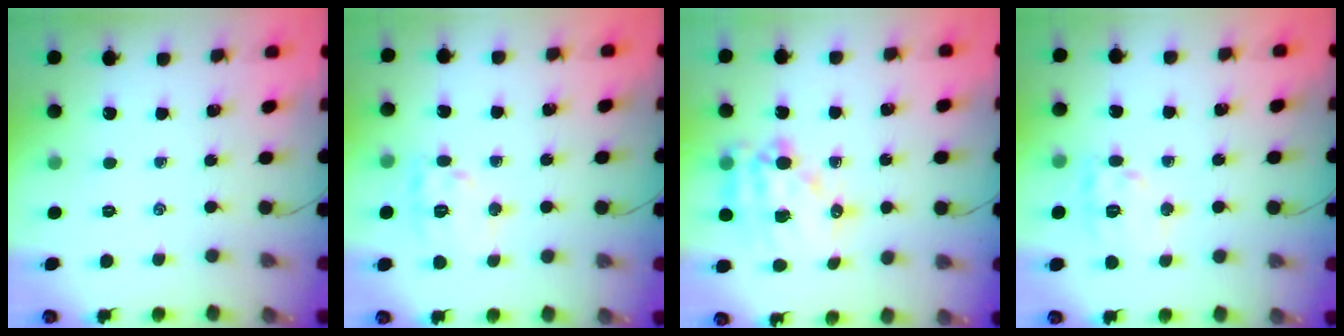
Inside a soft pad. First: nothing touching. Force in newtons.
{"total": 11.7, "press": 11.7, "slide": 0.6}
{"total": 15.4, "press": 15.1, "slide": 3.4}
{"total": 11.7, "press": 11.7, "slide": 0.6}